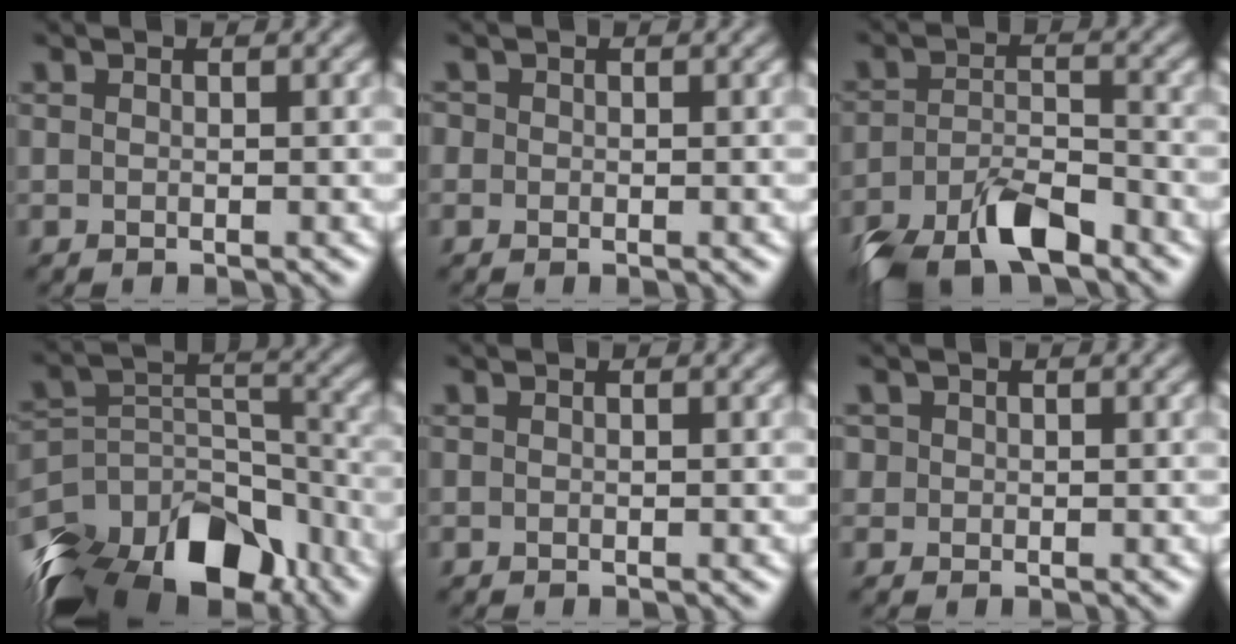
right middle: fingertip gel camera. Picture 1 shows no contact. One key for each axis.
{"total": 0.7, "fx": 0.1, "fy": 0.7, "fz": 0.1, "tx": 0.002, "ty": 0.002, "tz": -0.001}
{"total": 7.0, "fx": -5.3, "fy": 2.6, "fz": 3.8, "tx": -0.073, "ty": -0.005, "tz": -0.102}
{"total": 14.5, "fx": -11.5, "fy": 7.2, "fz": 5.1, "tx": -0.105, "ty": 0.013, "tz": -0.186}
{"total": 0.0}
{"total": 0.9, "fx": 0.4, "fy": 0.8, "fz": 0.0, "tx": 0.002, "ty": 0.002, "tz": 0.006}